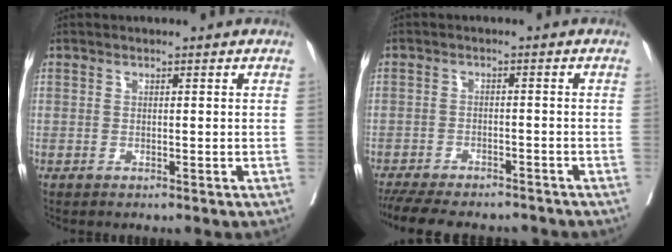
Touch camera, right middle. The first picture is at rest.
{"total": 14.3, "force": [-12.6, 3.7, 5.6], "torque": [-0.124, -0.012, -0.172]}